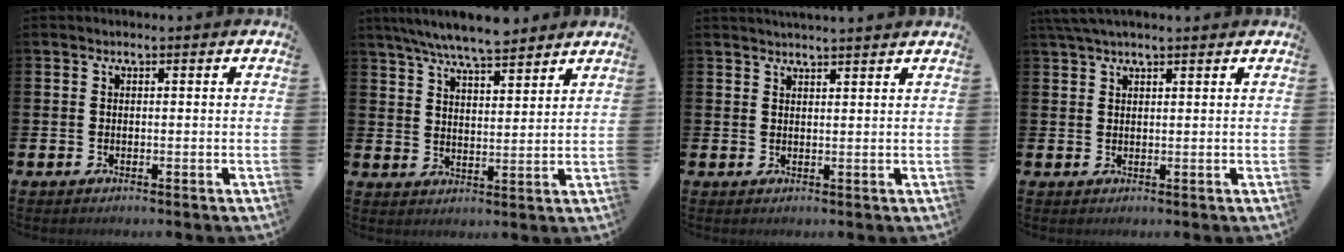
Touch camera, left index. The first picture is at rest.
{"total": 7.2, "force": [6.8, 0.7, 2.3], "torque": [-0.060, -0.028, 0.124]}
{"total": 2.3, "force": [2.2, -0.3, 0.1], "torque": [-0.002, -0.011, 0.041]}
{"total": 2.9, "force": [2.4, 0.4, 1.5], "torque": [-0.030, 0.000, 0.043]}